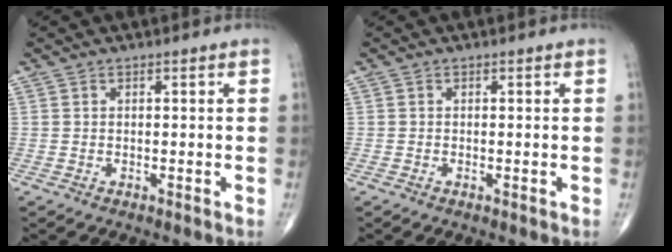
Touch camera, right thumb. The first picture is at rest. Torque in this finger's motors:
{"motor_torque": [-0.25, 0.00, -0.03, 0.21, 0.02]}